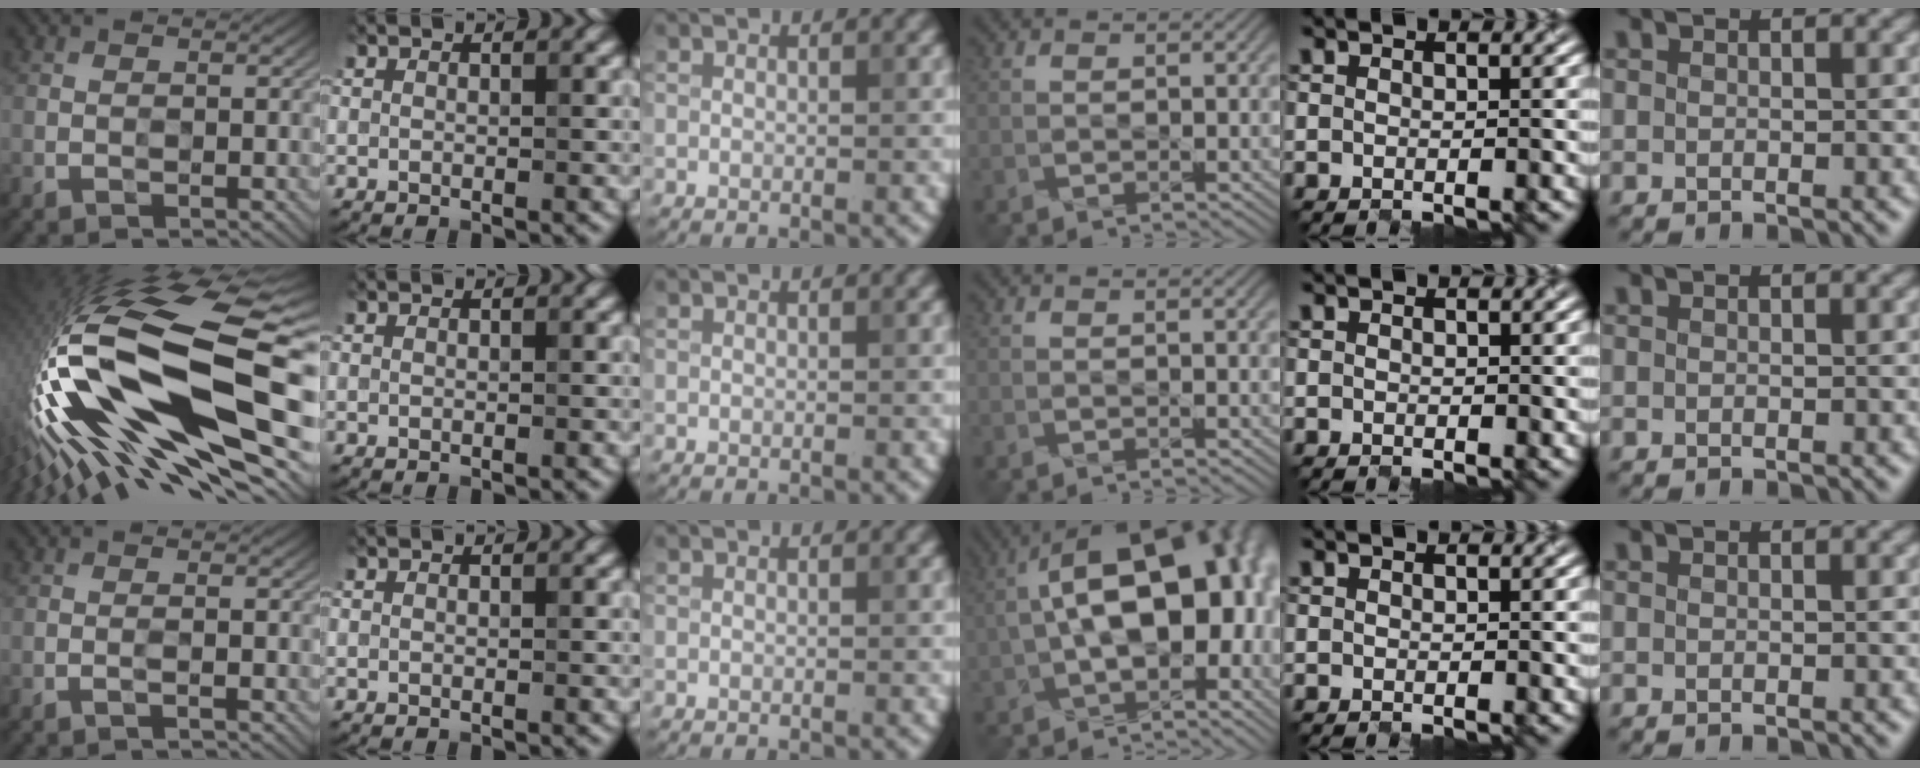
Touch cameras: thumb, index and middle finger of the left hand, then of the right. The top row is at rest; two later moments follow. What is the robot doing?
{"motion": "open", "object": "pencil case"}